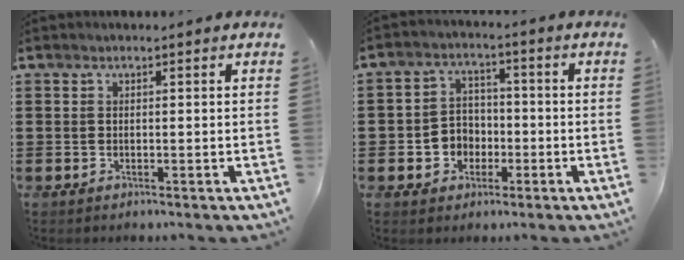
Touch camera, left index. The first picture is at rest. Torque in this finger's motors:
{"motor_torque": [0.52, -0.12, 0.14, 0.04]}